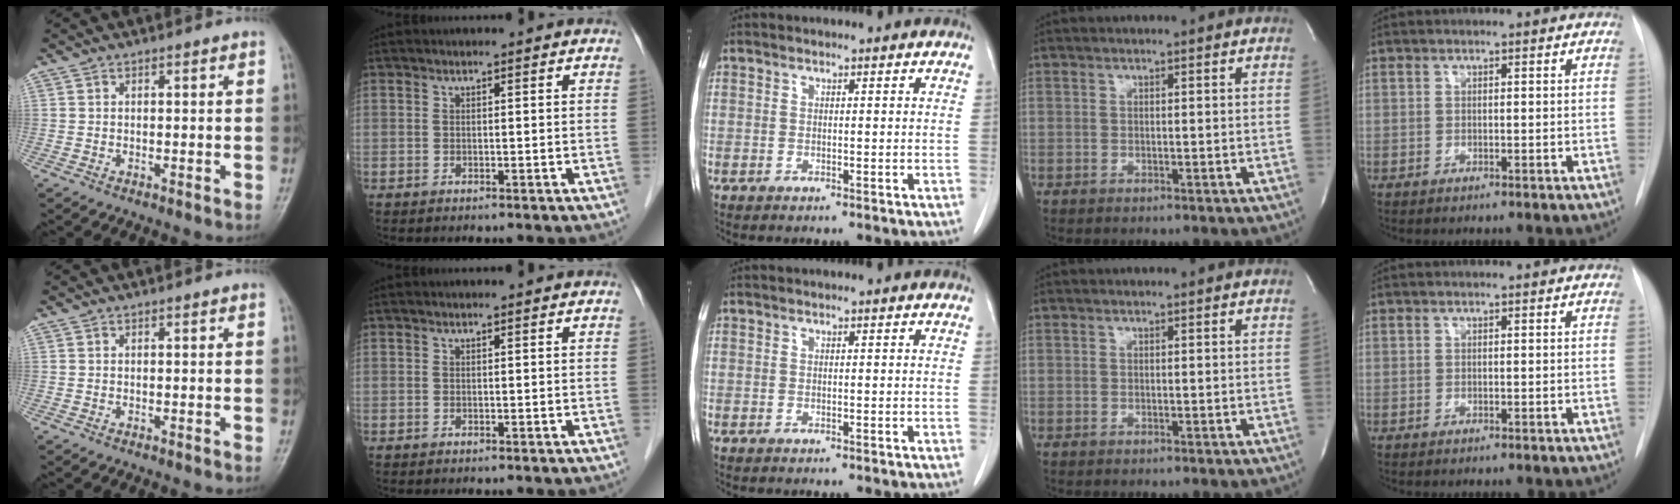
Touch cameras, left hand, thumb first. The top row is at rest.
{}